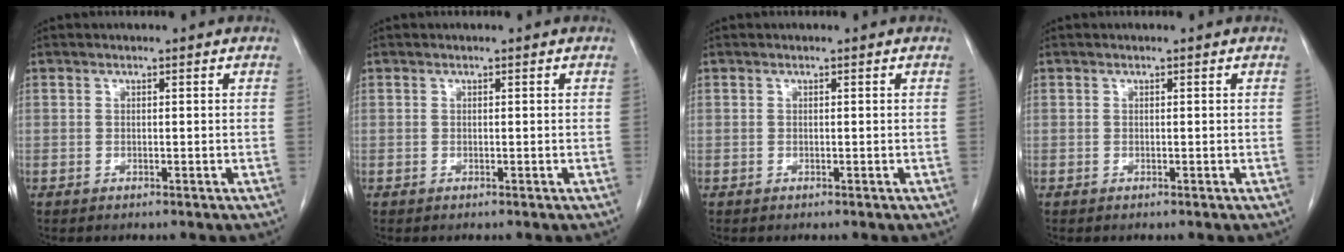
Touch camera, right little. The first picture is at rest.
{"total": 0.0}
{"total": 0.0}
{"total": 0.0}